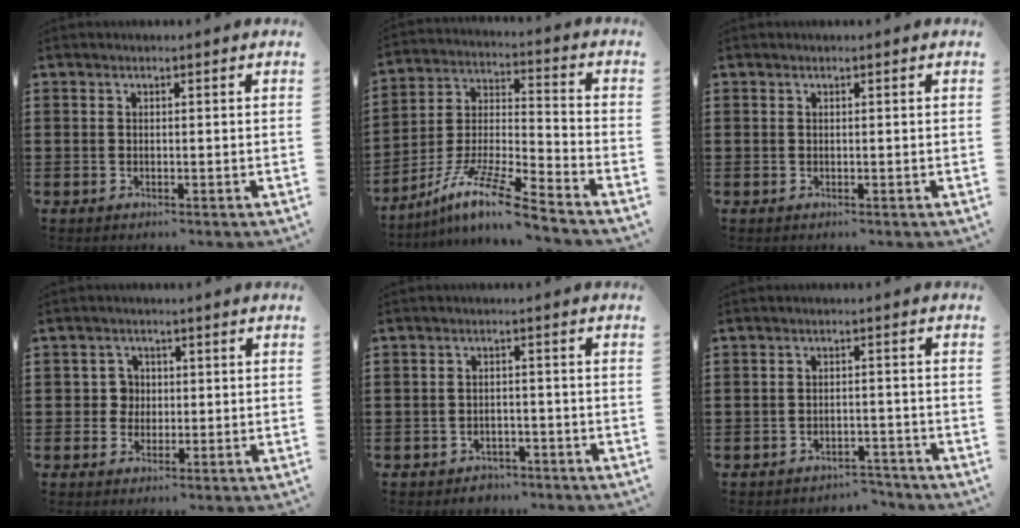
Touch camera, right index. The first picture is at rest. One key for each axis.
{"total": 11.2, "fx": -8.8, "fy": 0.9, "fz": 6.9, "tx": -0.133, "ty": 0.008, "tz": -0.174}
{"total": 0.0}
{"total": 2.8, "fx": -0.1, "fy": 2.6, "fz": 1.0, "tx": -0.030, "ty": 0.009, "tz": -0.005}
{"total": 2.2, "fx": -2.1, "fy": 0.9, "fz": -0.1, "tx": -0.006, "ty": 0.004, "tz": -0.044}
{"total": 2.7, "fx": -2.6, "fy": 0.6, "fz": 0.2, "tx": -0.008, "ty": 0.004, "tz": -0.055}